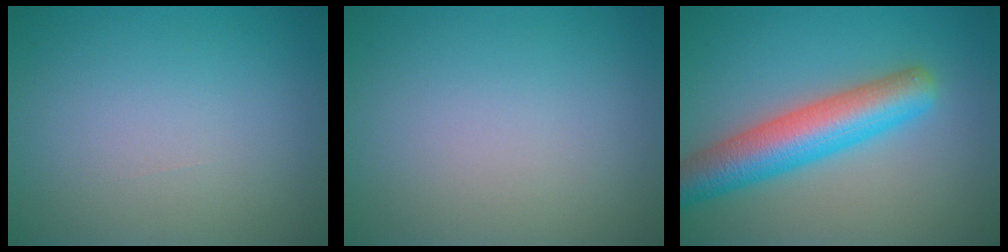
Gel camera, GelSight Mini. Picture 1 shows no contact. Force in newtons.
{"total": 0.0}
{"total": 6.9, "press": 6.9, "slide": 0.2}